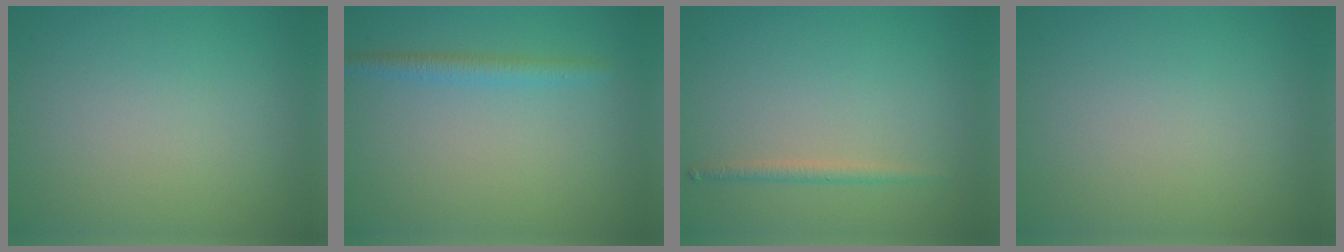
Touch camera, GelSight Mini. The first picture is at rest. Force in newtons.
{"total": 1.8, "press": 1.8, "slide": 0.0}
{"total": 1.2, "press": 1.2, "slide": 0.0}
{"total": 0.0}